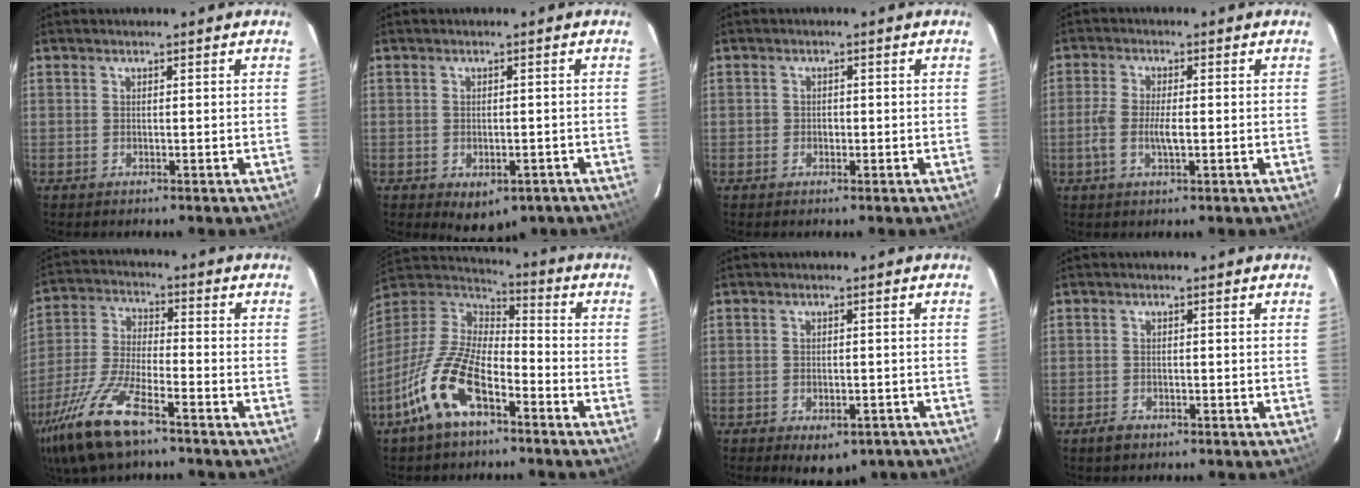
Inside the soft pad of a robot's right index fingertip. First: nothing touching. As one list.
[{"total": 5.9, "force": [-3.1, 4.0, 3.1], "torque": [-0.050, -0.004, -0.022]}, {"total": 1.3, "force": [-0.5, 1.2, 0.2], "torque": [-0.002, 0.001, -0.006]}, {"total": 4.5, "force": [-1.0, 1.4, 4.1], "torque": [-0.088, 0.000, -0.023]}, {"total": 16.3, "force": [-10.6, 5.0, 11.3], "torque": [-0.250, -0.032, -0.210]}, {"total": 16.8, "force": [-9.3, 7.2, 12.0], "torque": [-0.245, -0.011, -0.181]}, {"total": 7.5, "force": [-4.8, 4.1, 4.0], "torque": [-0.066, -0.005, -0.047]}, {"total": 2.2, "force": [-1.4, 1.5, 0.8], "torque": [-0.017, 0.000, -0.023]}]